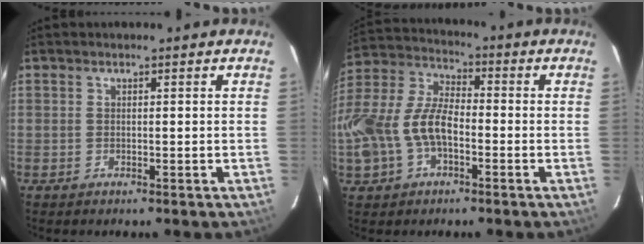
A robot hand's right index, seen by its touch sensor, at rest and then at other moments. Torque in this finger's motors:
{"motor_torque": [0.55, -0.20, 0.78, 0.21]}